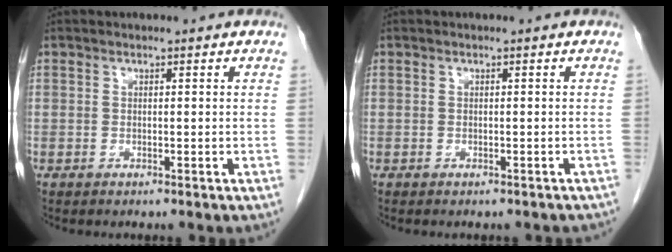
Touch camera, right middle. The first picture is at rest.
{"total": 4.1, "force": [-3.5, 1.6, 1.5], "torque": [-0.016, -0.004, -0.035]}